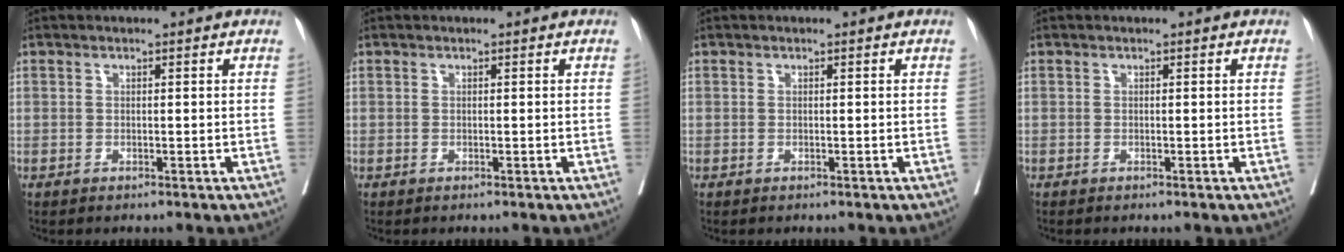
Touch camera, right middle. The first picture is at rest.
{"total": 0.0}
{"total": 0.0}
{"total": 0.0}